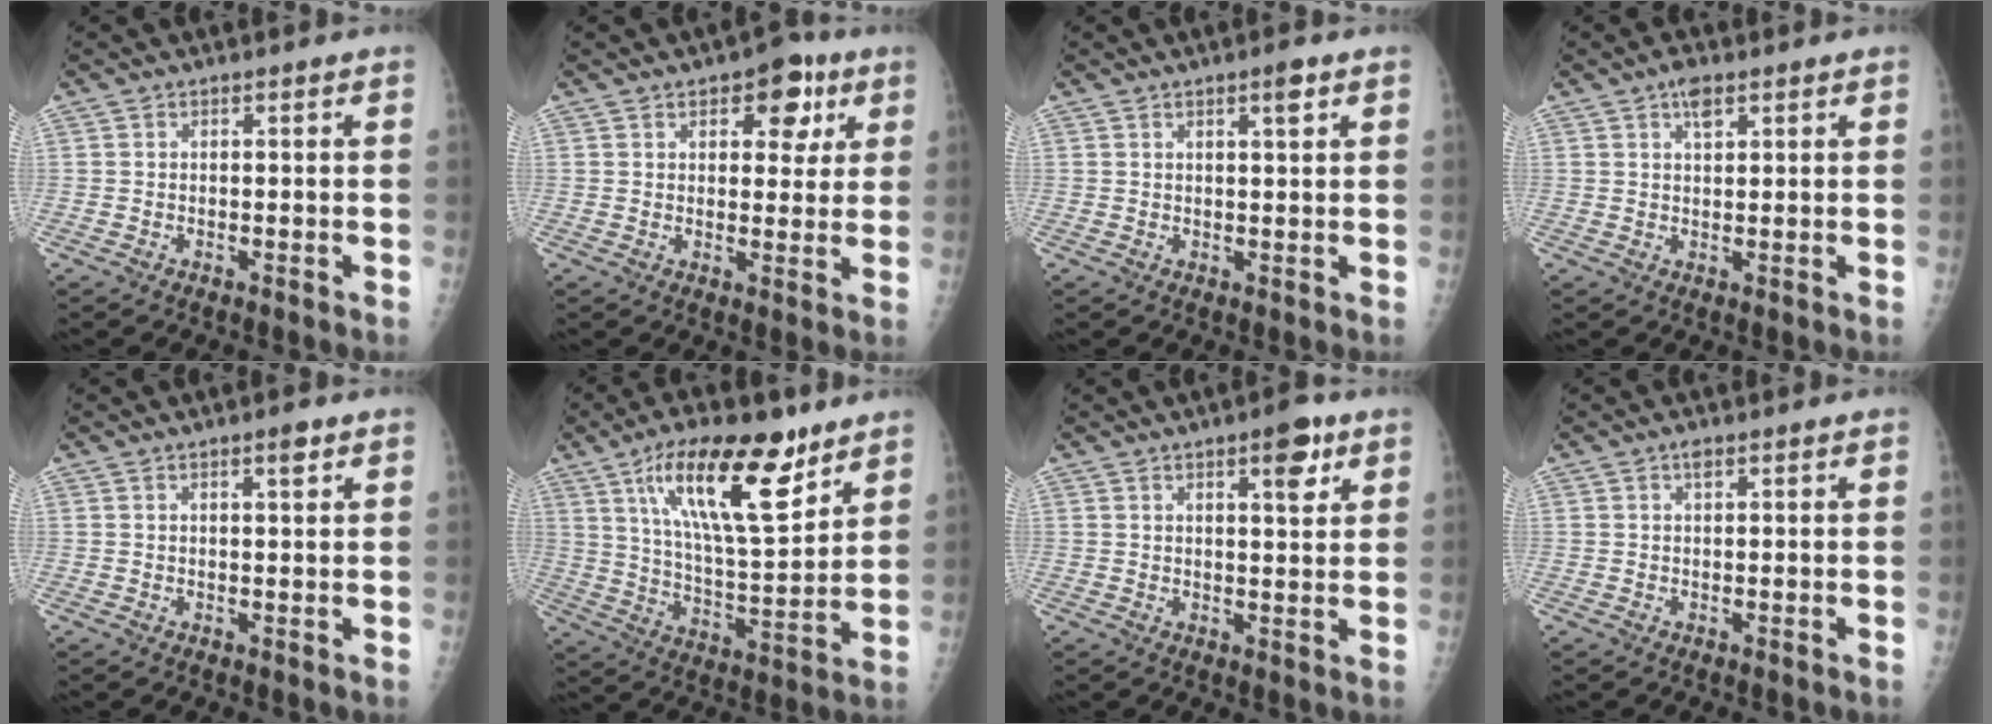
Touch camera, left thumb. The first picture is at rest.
{"total": 8.3, "force": [3.9, 4.9, 5.4], "torque": [-0.025, -0.009, 0.043]}
{"total": 2.7, "force": [1.5, 0.5, 2.2], "torque": [-0.028, -0.007, 0.022]}
{"total": 3.2, "force": [1.8, 1.4, 2.2], "torque": [-0.030, -0.003, 0.030]}
{"total": 2.3, "force": [1.4, 0.6, 1.7], "torque": [-0.020, -0.006, 0.019]}
{"total": 20.0, "force": [11.3, 6.9, 15.0], "torque": [-0.220, -0.054, 0.198]}
{"total": 6.2, "force": [3.3, 2.0, 4.8], "torque": [-0.052, -0.015, 0.042]}
{"total": 0.6, "force": [0.3, 0.3, 0.4], "torque": [-0.005, 0.000, 0.004]}